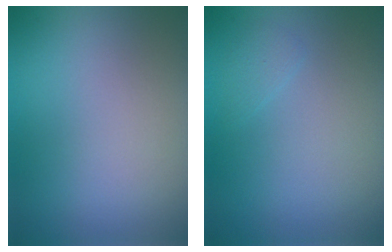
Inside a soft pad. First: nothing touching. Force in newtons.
{"total": 0.7, "press": 0.7, "slide": 0.0}